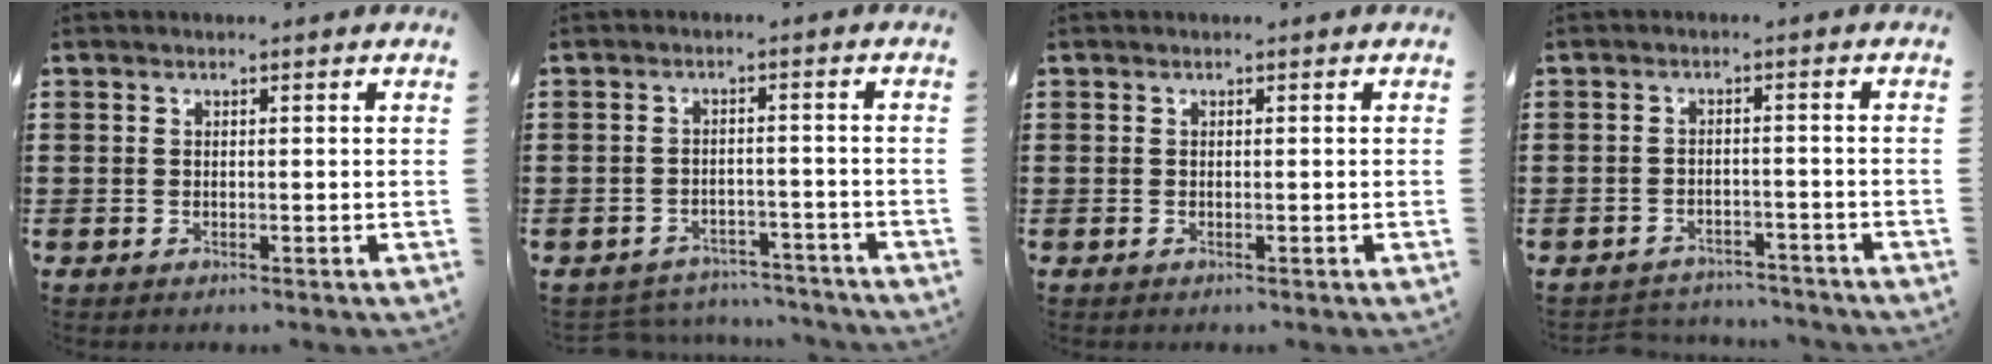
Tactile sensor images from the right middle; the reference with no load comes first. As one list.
[{"total": 3.3, "force": [-3.2, 0.6, 0.0], "torque": [-0.006, 0.002, -0.070]}, {"total": 0.0}, {"total": 2.6, "force": [-2.5, 0.5, -0.1], "torque": [-0.006, 0.000, -0.055]}]